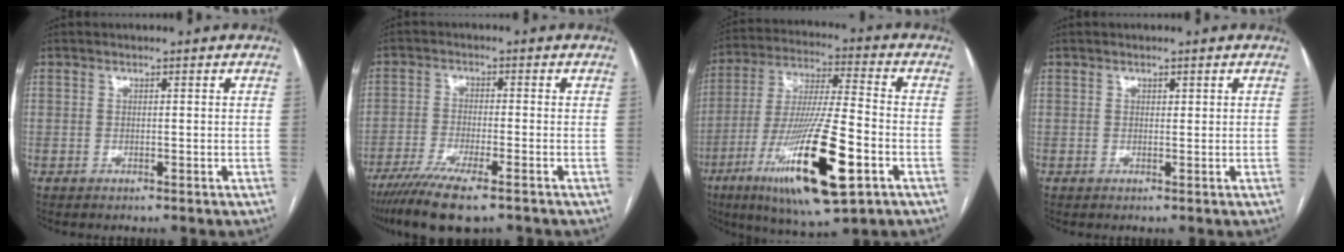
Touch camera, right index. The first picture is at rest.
{"total": 10.5, "force": [-7.7, 1.1, 7.0], "torque": [-0.116, -0.025, -0.125]}
{"total": 20.4, "force": [-8.2, 2.6, 18.5], "torque": [-0.357, -0.036, -0.140]}
{"total": 0.5, "force": [0.4, 0.2, 0.3], "torque": [-0.001, -0.002, 0.004]}